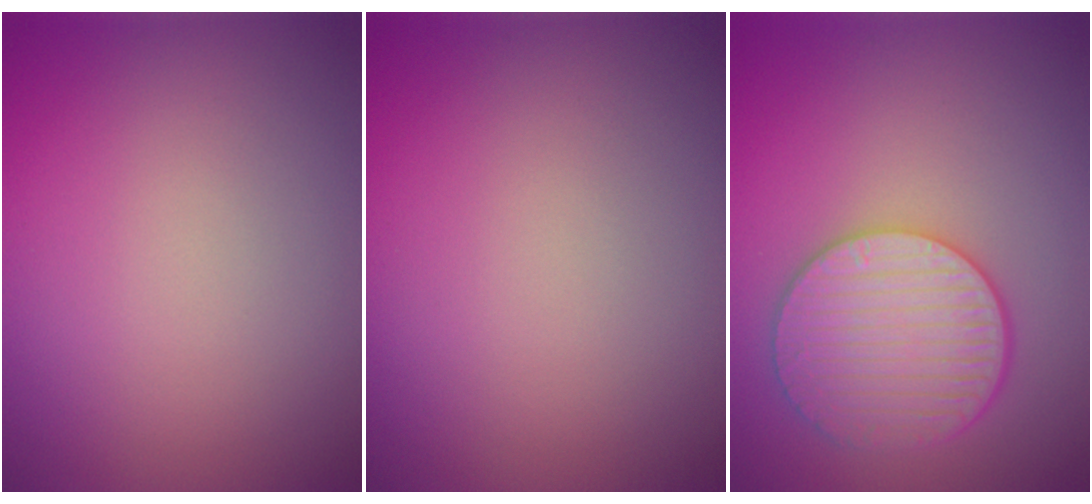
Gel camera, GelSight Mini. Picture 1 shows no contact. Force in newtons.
{"total": 0.0}
{"total": 5.3, "press": 4.7, "slide": 2.4}